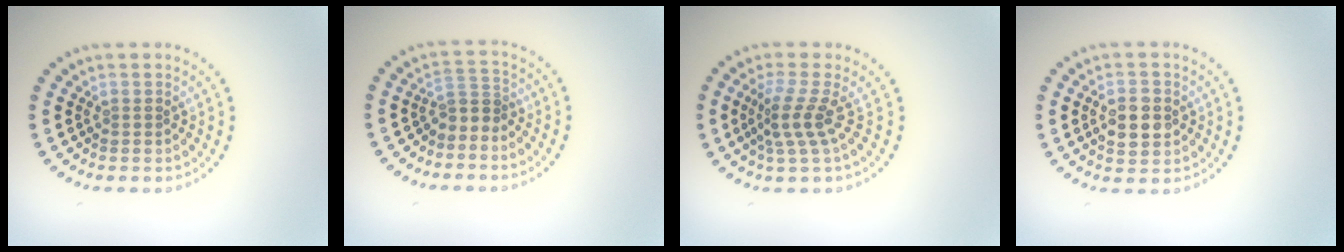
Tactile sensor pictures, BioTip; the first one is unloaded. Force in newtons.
{"total": 1.9, "press": 1.2, "slide": 1.5}
{"total": 2.8, "press": 1.9, "slide": 2.1}
{"total": 3.6, "press": 3.6, "slide": 0.1}